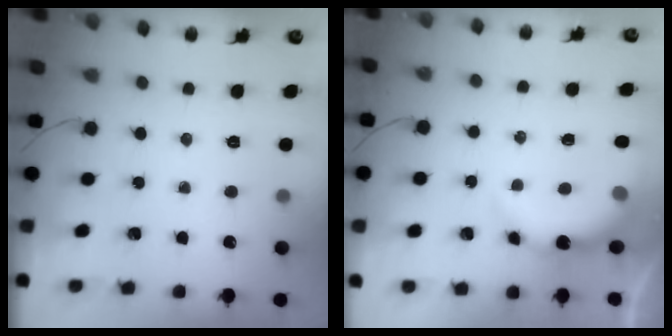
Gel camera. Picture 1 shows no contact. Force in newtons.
{"total": 7.2, "press": 7.1, "slide": 1.3}